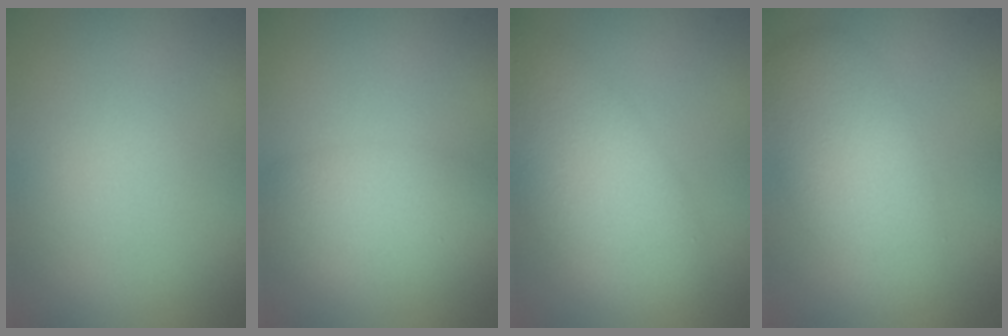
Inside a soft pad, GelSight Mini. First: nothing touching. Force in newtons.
{"total": 2.4, "press": 2.4, "slide": 0.2}
{"total": 7.6, "press": 7.5, "slide": 0.6}
{"total": 5.5, "press": 5.5, "slide": 0.1}